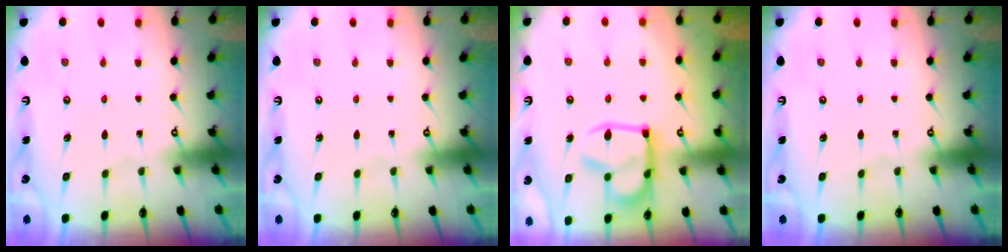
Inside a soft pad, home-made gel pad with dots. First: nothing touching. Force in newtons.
{"total": 0.0}
{"total": 15.5, "press": 15.4, "slide": 1.3}
{"total": 0.0}